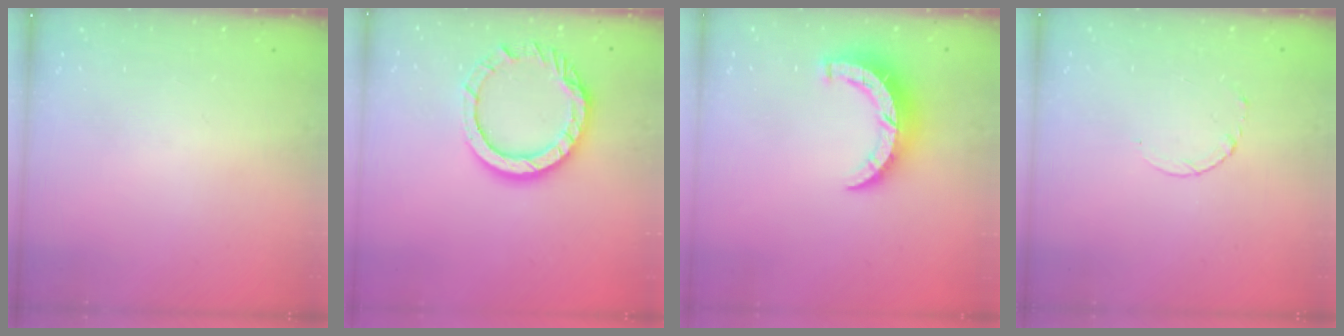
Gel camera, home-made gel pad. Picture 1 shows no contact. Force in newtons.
{"total": 12.3, "press": 12.3, "slide": 0.8}
{"total": 10.4, "press": 10.3, "slide": 0.7}
{"total": 2.5, "press": 2.5, "slide": 0.3}